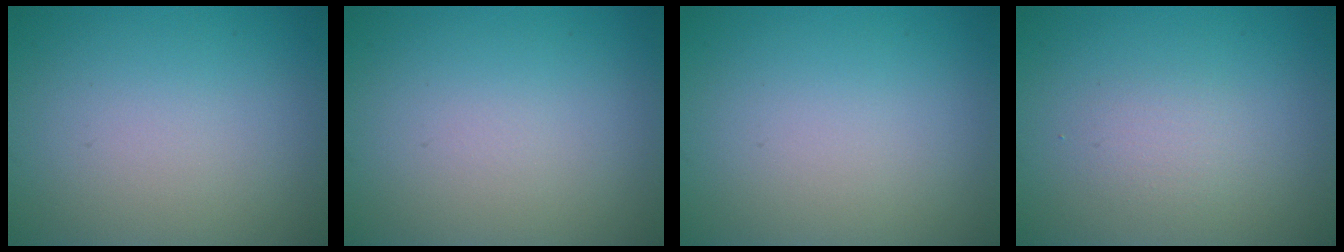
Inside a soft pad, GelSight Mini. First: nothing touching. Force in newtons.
{"total": 0.0}
{"total": 0.0}
{"total": 1.3, "press": 1.3, "slide": 0.1}